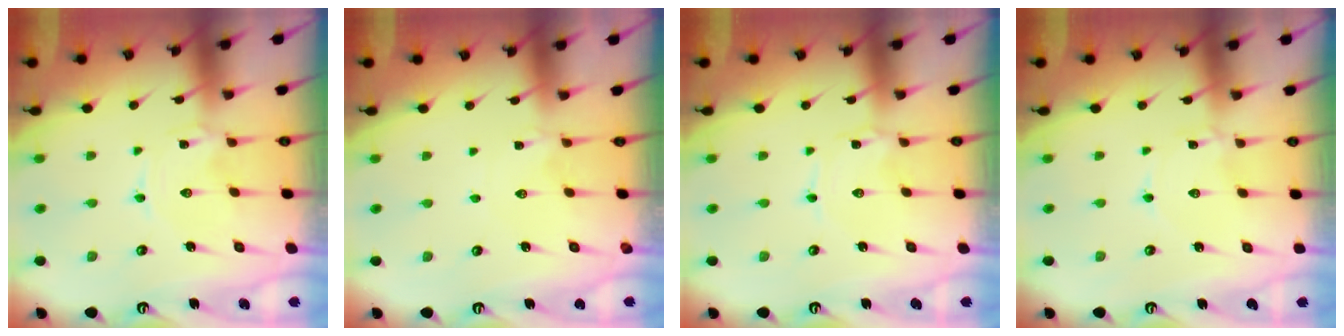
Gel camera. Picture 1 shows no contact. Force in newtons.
{"total": 0.8, "press": 0.7, "slide": 0.2}
{"total": 0.7, "press": 0.7, "slide": 0.1}
{"total": 0.9, "press": 0.9, "slide": 0.0}